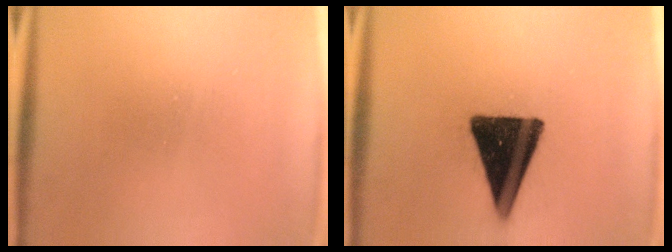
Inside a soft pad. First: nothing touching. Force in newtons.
{"total": 15.8}